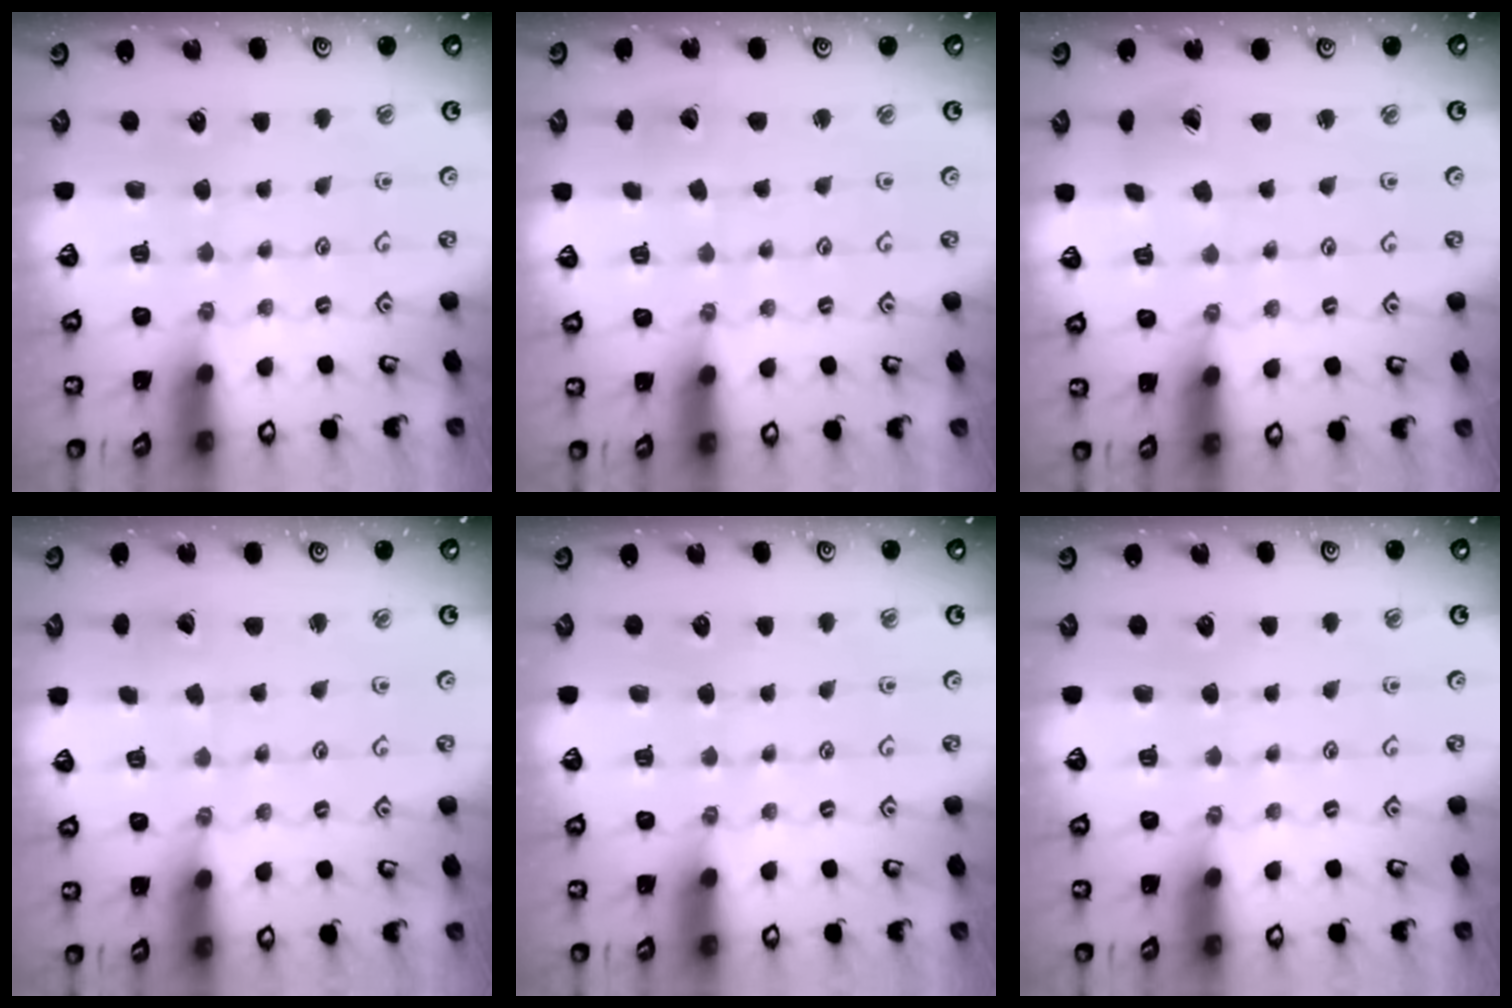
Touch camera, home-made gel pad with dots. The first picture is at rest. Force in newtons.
{"total": 1.6, "press": 1.6, "slide": 0.1}
{"total": 1.2, "press": 1.1, "slide": 0.3}
{"total": 1.5, "press": 1.5, "slide": 0.0}
{"total": 0.0}
{"total": 0.0}